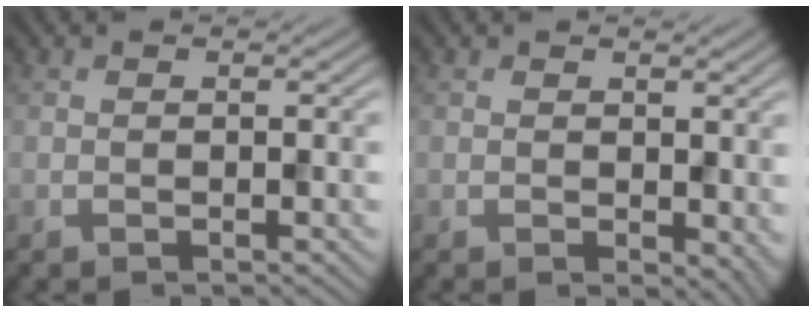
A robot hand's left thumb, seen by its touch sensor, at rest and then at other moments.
{"total": 2.6, "force": [0.2, 1.7, 2.0], "torque": [-0.023, -0.007, 0.007]}